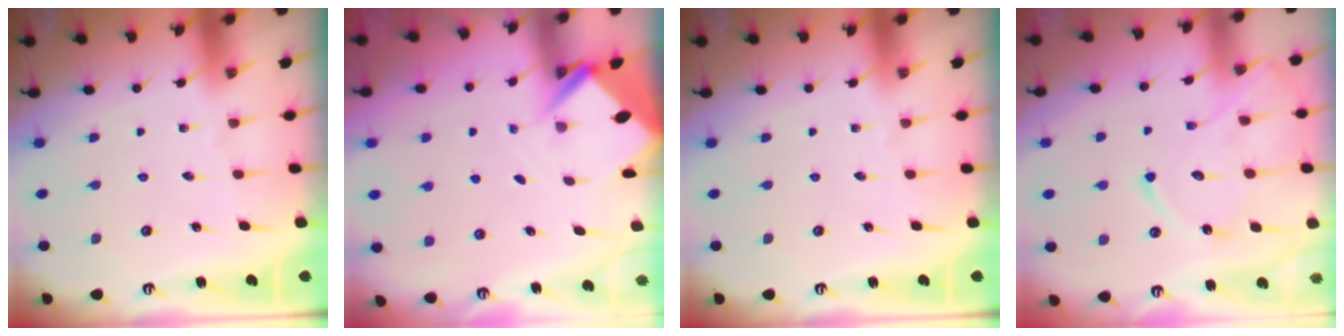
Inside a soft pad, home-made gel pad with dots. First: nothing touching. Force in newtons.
{"total": 2.7, "press": 2.7, "slide": 0.0}
{"total": 0.0}
{"total": 13.8, "press": 13.8, "slide": 1.2}